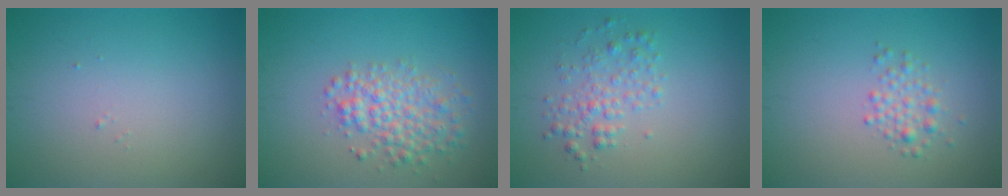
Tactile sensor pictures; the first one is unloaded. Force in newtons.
{"total": 3.8, "press": 3.8, "slide": 0.1}
{"total": 2.4, "press": 2.4, "slide": 0.1}
{"total": 1.8, "press": 1.8, "slide": 0.1}